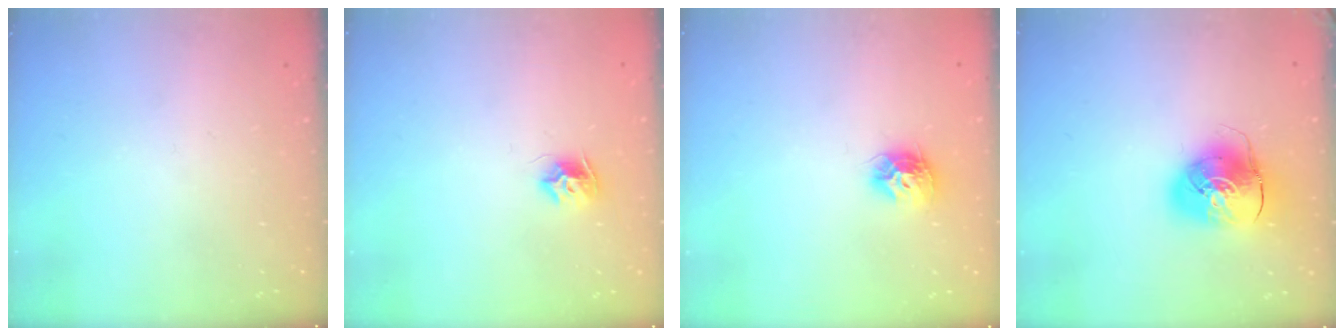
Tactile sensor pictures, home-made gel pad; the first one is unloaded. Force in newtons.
{"total": 7.5, "press": 7.5, "slide": 0.1}
{"total": 9.3, "press": 9.3, "slide": 0.3}
{"total": 11.2, "press": 11.0, "slide": 1.9}